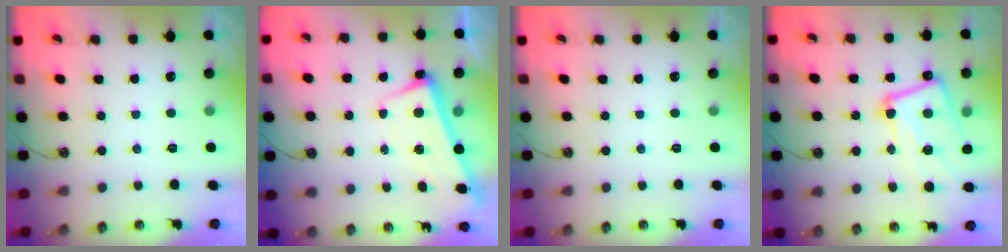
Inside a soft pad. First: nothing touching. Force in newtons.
{"total": 2.7, "press": 2.5, "slide": 1.0}
{"total": 0.0}
{"total": 13.6, "press": 13.5, "slide": 1.6}